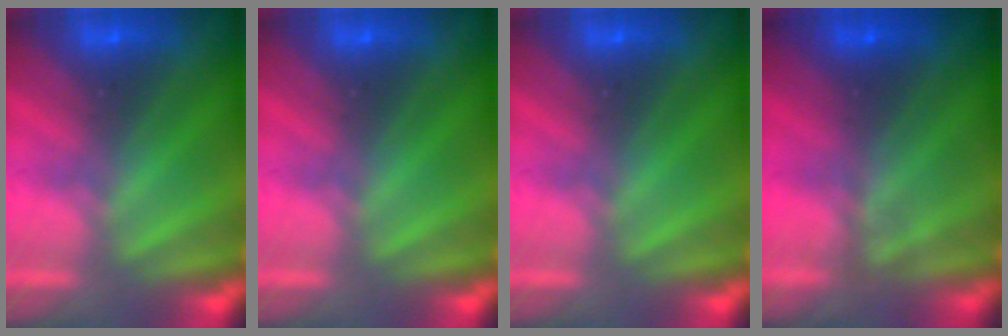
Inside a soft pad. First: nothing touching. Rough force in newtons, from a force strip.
{"total": 0.0}
{"total": 0.0}
{"total": 1.4}